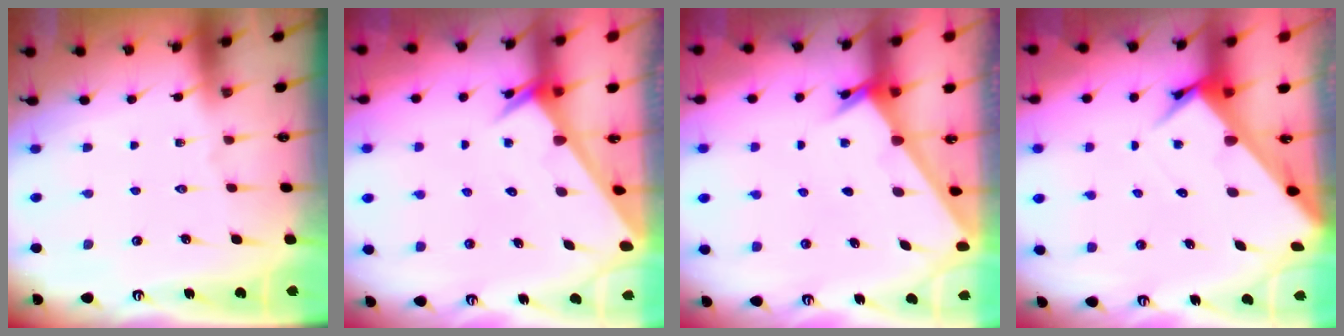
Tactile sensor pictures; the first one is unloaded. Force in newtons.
{"total": 2.5, "press": 2.5, "slide": 0.1}
{"total": 2.3, "press": 2.2, "slide": 0.2}
{"total": 4.5, "press": 4.5, "slide": 0.5}